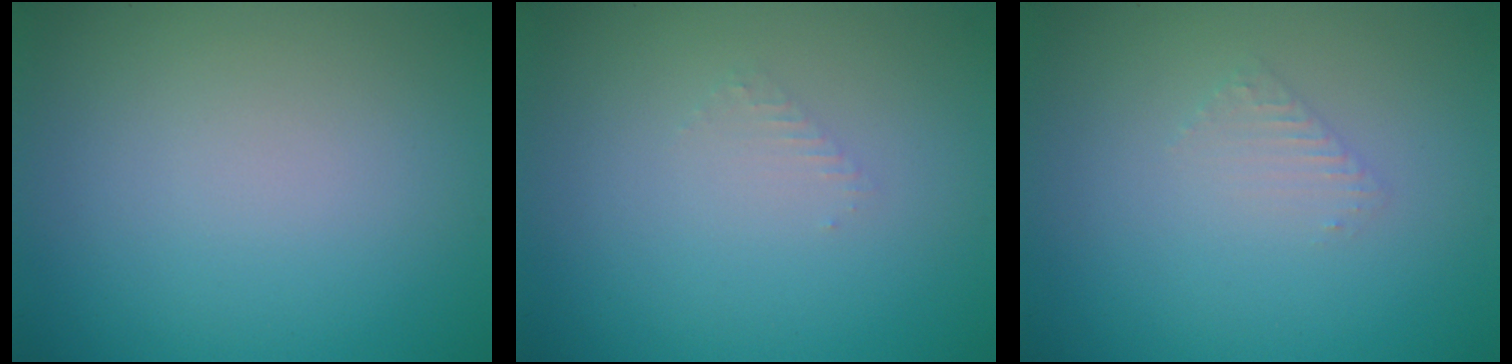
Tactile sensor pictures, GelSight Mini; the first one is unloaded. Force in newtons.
{"total": 0.8, "press": 0.8, "slide": 0.3}
{"total": 0.9, "press": 0.9, "slide": 0.2}